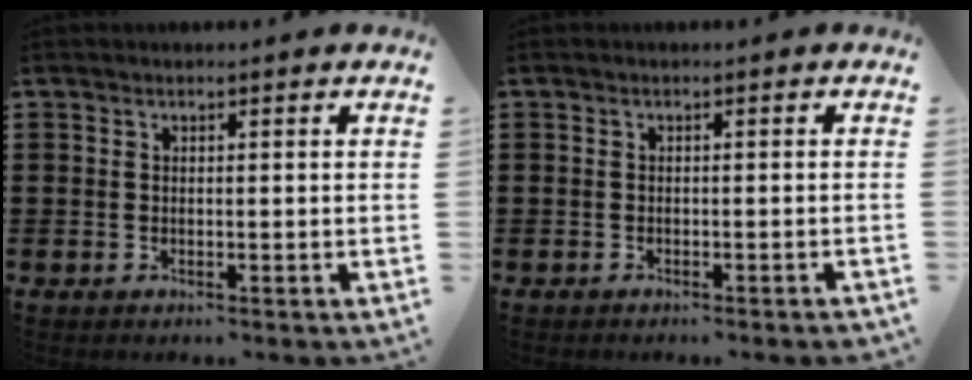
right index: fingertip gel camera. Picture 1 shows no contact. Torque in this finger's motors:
{"motor_torque": [0.48, 0.16, 0.06, 0.00]}